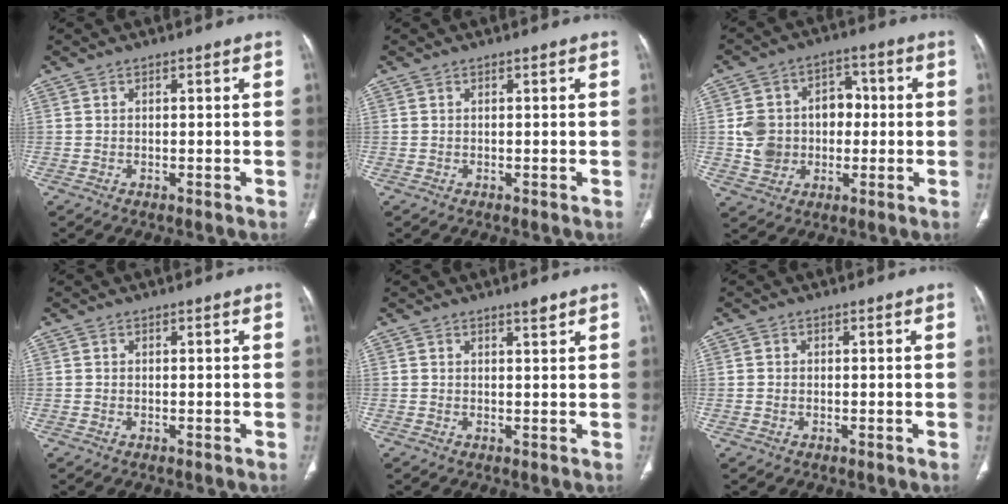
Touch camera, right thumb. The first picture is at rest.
{"total": 0.0}
{"total": 12.2, "force": [-0.4, 10.3, 6.5], "torque": [-0.071, 0.034, 0.001]}
{"total": 0.0}
{"total": 1.4, "force": [1.2, 0.1, 0.8], "torque": [-0.009, -0.010, 0.019]}
{"total": 1.0, "force": [-0.1, 0.8, 0.5], "torque": [-0.012, 0.003, -0.001]}